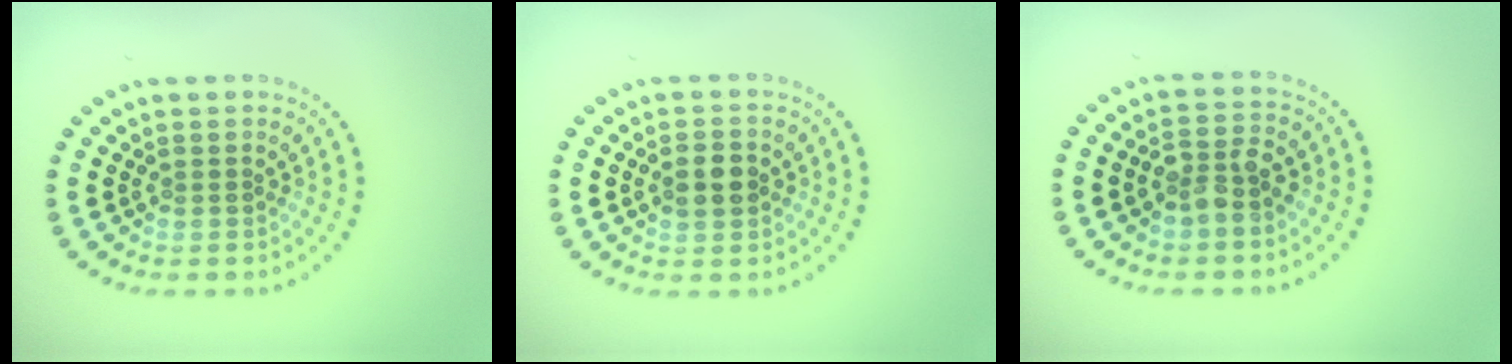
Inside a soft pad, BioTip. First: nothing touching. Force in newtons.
{"total": 3.0, "press": 3.0, "slide": 0.1}
{"total": 2.9, "press": 2.8, "slide": 0.8}